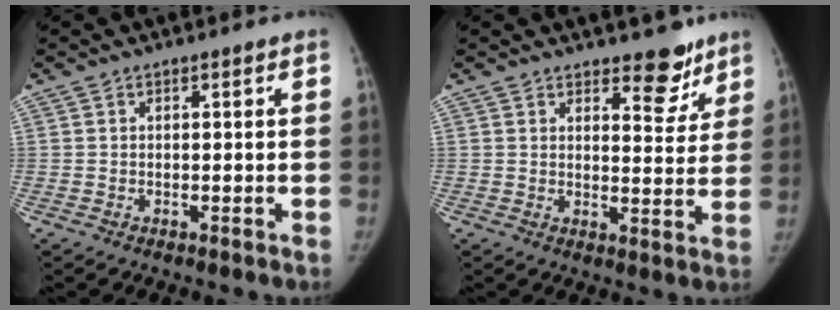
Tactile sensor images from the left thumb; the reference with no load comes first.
{"total": 7.1, "force": [5.4, 3.3, 3.3], "torque": [-0.002, -0.037, 0.074]}